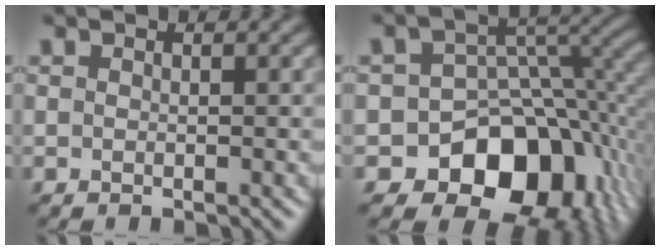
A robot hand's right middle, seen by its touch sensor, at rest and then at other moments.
{"total": 11.5, "force": [-5.2, 7.9, 6.5], "torque": [-0.082, -0.012, -0.079]}